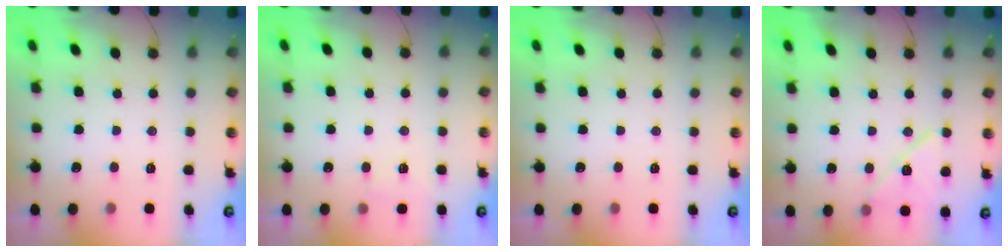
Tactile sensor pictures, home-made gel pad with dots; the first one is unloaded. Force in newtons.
{"total": 3.7, "press": 3.7, "slide": 0.3}
{"total": 0.0}
{"total": 11.7, "press": 11.6, "slide": 0.9}